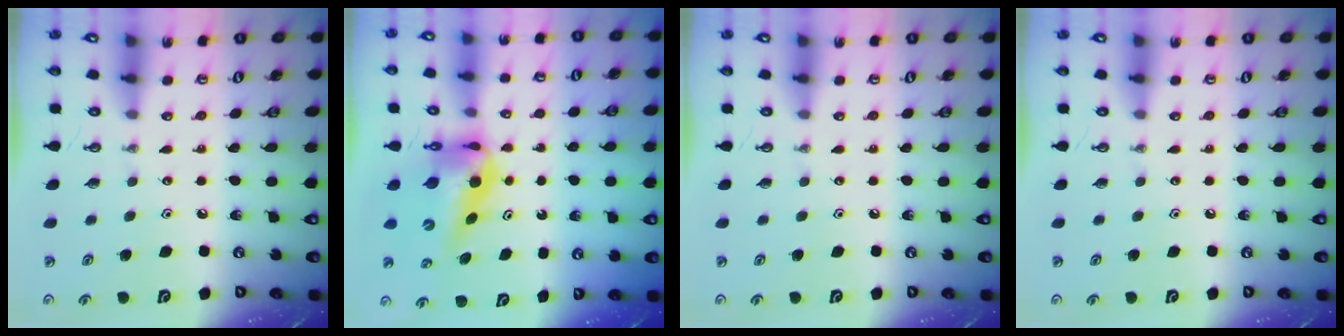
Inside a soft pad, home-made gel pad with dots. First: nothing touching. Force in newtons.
{"total": 7.2, "press": 7.1, "slide": 0.9}
{"total": 0.0}
{"total": 0.0}